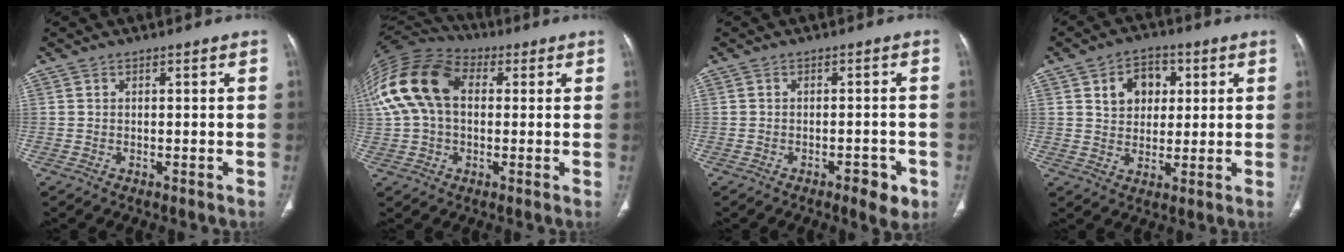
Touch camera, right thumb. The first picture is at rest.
{"total": 18.6, "force": [3.2, 12.5, 13.4], "torque": [-0.291, 0.039, 0.051]}
{"total": 4.2, "force": [-2.1, 1.8, 3.1], "torque": [-0.026, 0.005, -0.023]}
{"total": 8.2, "force": [2.8, 6.2, 4.6], "torque": [-0.036, -0.005, 0.044]}